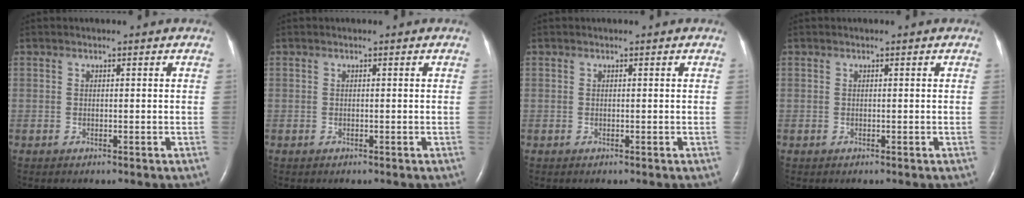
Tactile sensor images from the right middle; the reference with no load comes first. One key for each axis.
{"total": 0.0}
{"total": 0.0}
{"total": 0.0}